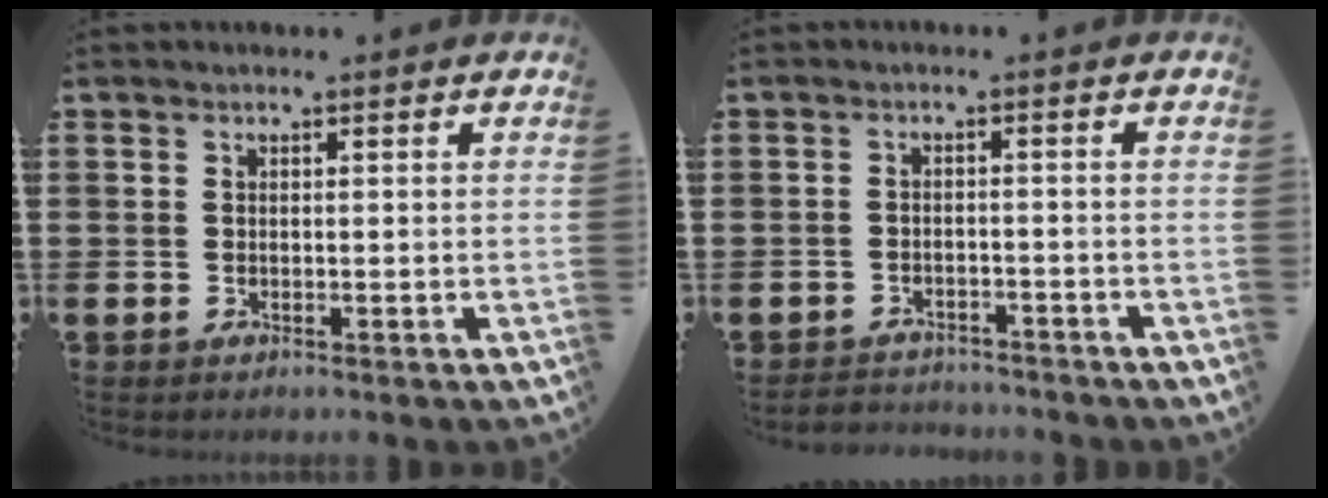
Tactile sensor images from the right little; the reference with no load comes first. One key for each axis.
{"total": 2.0, "fx": -2.0, "fy": 0.2, "fz": -0.3, "tx": -0.002, "ty": 0.002, "tz": -0.045}